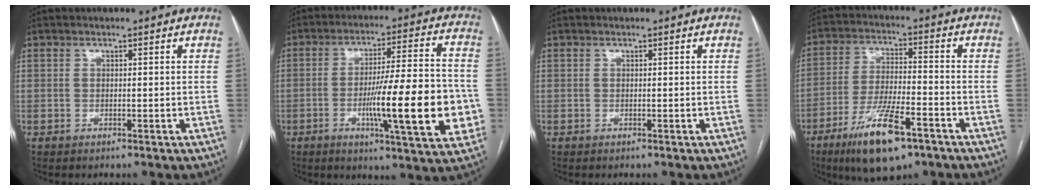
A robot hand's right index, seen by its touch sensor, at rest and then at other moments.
{"total": 17.6, "force": [-4.0, 1.9, 17.1], "torque": [-0.239, 0.000, -0.056]}
{"total": 0.0}
{"total": 13.1, "force": [-7.7, 3.0, 10.2], "torque": [-0.196, -0.018, -0.130]}